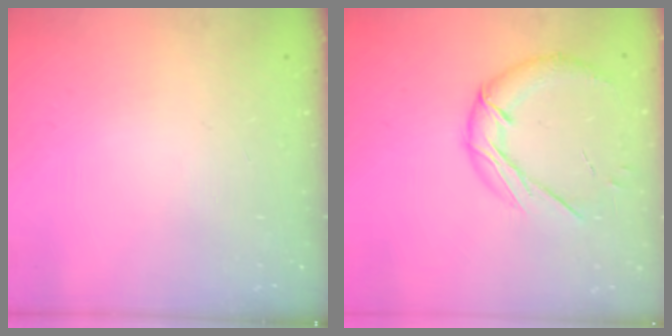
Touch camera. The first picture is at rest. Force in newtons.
{"total": 13.0, "press": 12.9, "slide": 1.2}